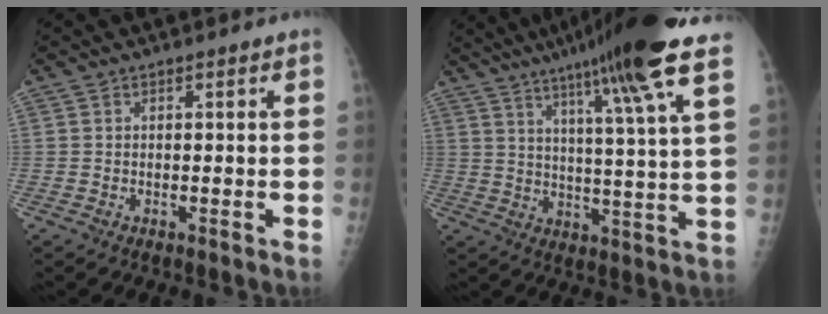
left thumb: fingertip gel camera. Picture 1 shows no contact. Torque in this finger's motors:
{"motor_torque": [4.08, 0.96, 1.35, -1.42, 0.48]}